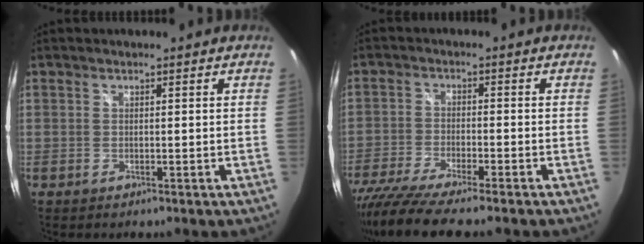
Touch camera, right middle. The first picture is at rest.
{"total": 11.7, "force": [-9.8, 1.0, 6.4], "torque": [-0.142, -0.045, -0.173]}